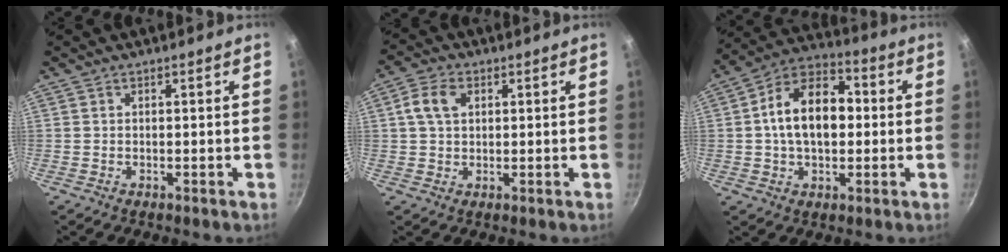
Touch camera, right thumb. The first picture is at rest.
{"total": 5.6, "force": [1.5, 3.9, 3.6], "torque": [-0.057, 0.008, 0.024]}
{"total": 15.3, "force": [0.7, 9.8, 11.7], "torque": [-0.159, 0.032, -0.006]}